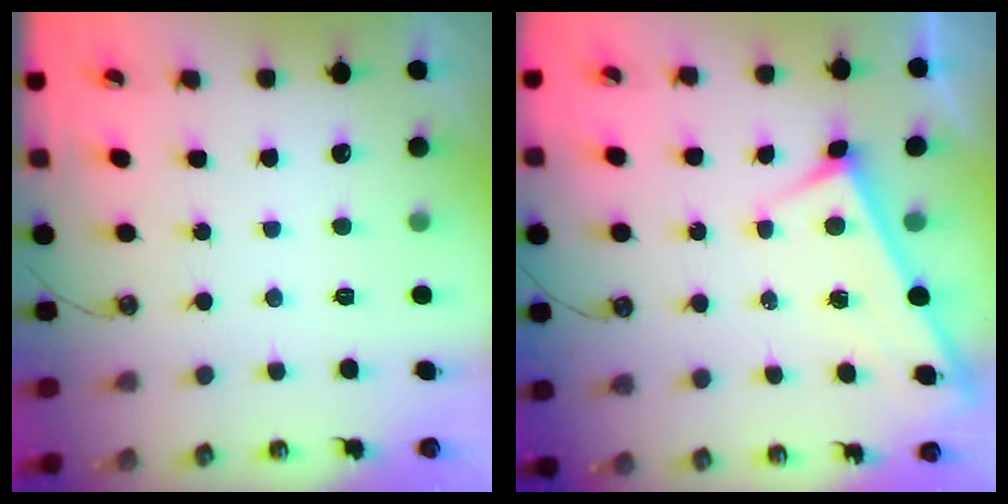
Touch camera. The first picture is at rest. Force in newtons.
{"total": 3.1, "press": 3.1, "slide": 0.2}